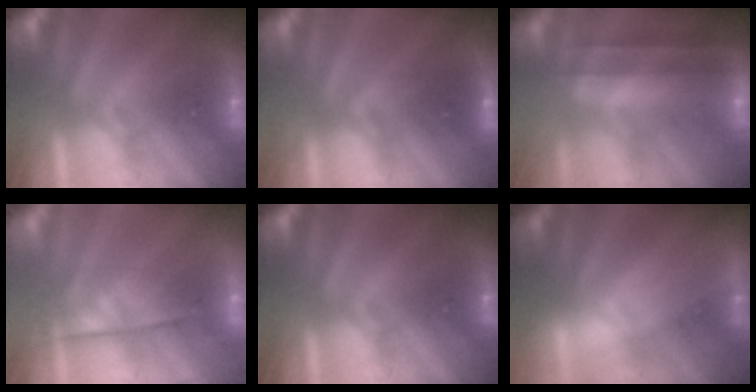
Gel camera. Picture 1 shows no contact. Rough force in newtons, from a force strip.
{"total": 2.7}
{"total": 7.8}
{"total": 4.4}
{"total": 0.0}
{"total": 2.9}